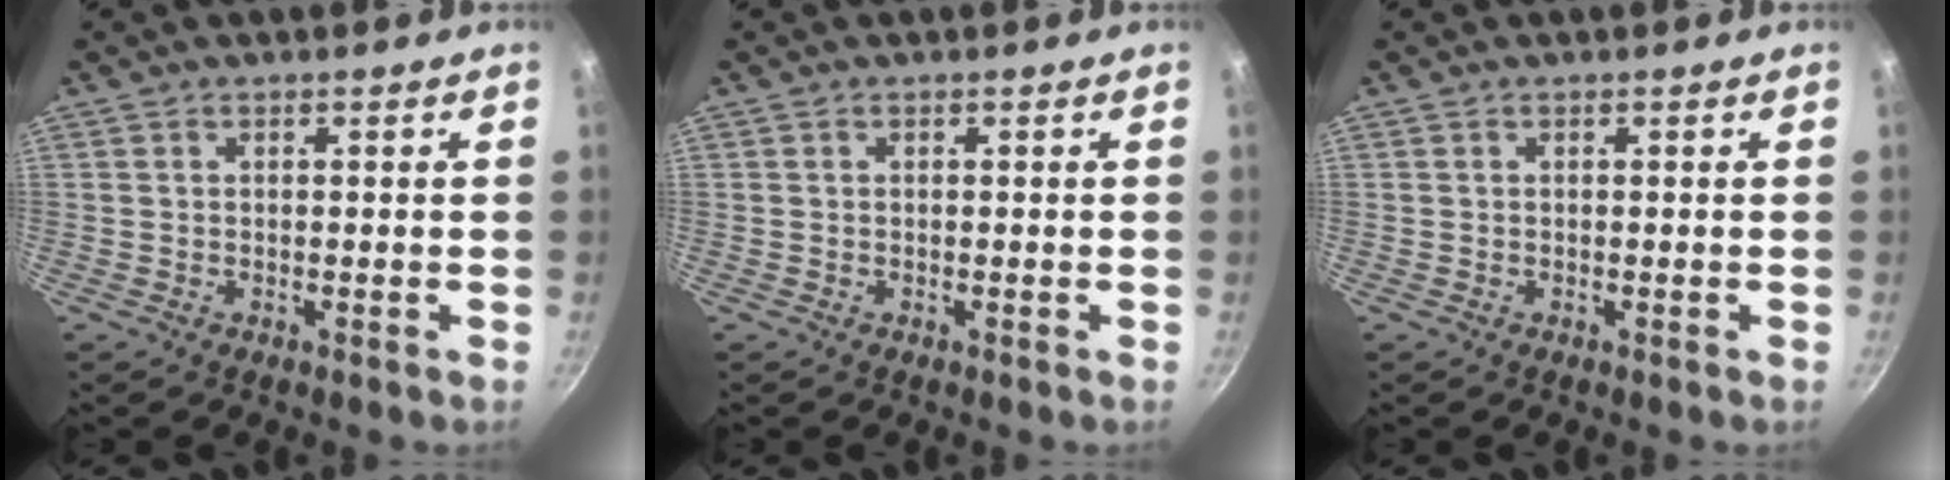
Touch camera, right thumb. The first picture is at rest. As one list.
[{"total": 0.0}, {"total": 0.0}]